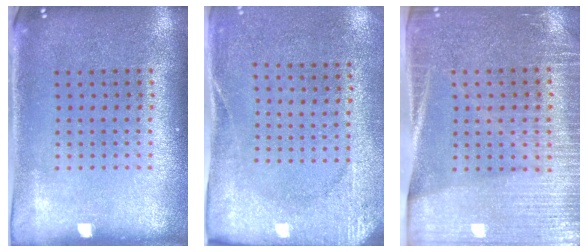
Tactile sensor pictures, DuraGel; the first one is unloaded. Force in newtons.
{"total": 2.6, "press": 2.0, "slide": 1.6}
{"total": 3.4, "press": 3.1, "slide": 1.4}